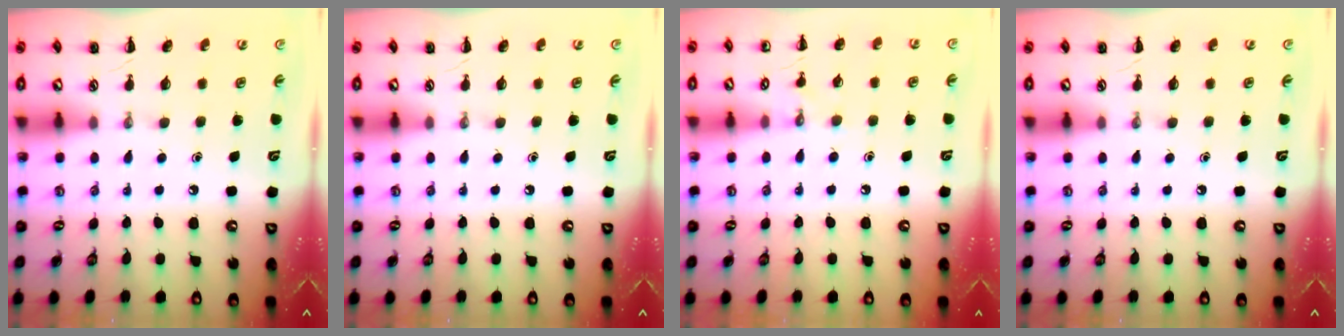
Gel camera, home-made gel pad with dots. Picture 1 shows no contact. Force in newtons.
{"total": 0.0}
{"total": 7.2, "press": 6.8, "slide": 2.1}
{"total": 0.0}